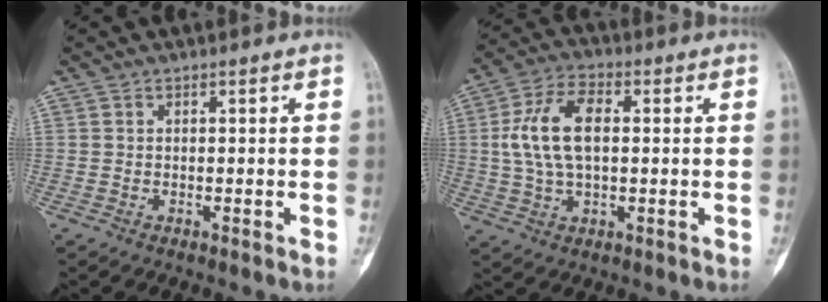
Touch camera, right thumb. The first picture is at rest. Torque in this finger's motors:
{"motor_torque": [-0.64, 1.12, 0.67, -0.38, 0.26]}